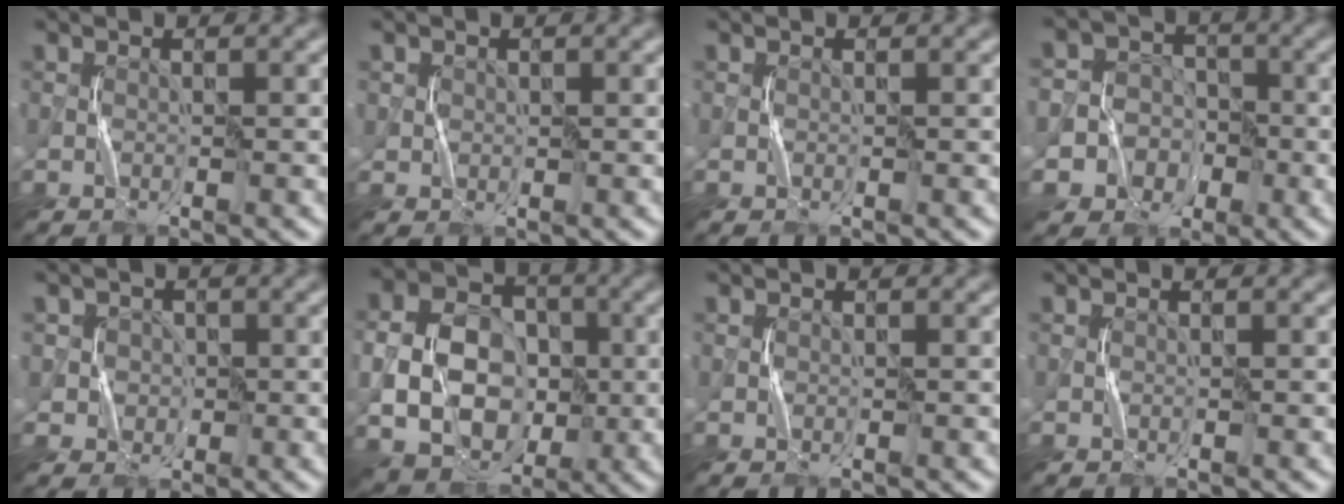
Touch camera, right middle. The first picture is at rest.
{"total": 1.0, "force": [0.3, 1.0, 0.2], "torque": [0.001, -0.001, 0.005]}
{"total": 0.0}
{"total": 6.2, "force": [-2.2, 5.6, 1.3], "torque": [-0.016, 0.013, -0.062]}
{"total": 3.3, "force": [0.7, 3.2, 0.8], "torque": [-0.003, 0.010, 0.008]}
{"total": 9.8, "force": [-1.1, 7.2, 6.6], "torque": [-0.120, 0.000, -0.026]}
{"total": 0.0}
{"total": 0.0}